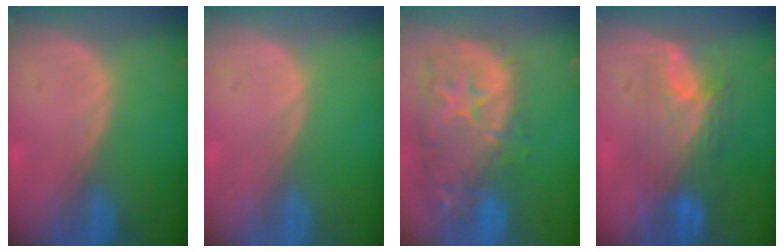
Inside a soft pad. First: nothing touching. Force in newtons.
{"total": 0.0}
{"total": 14.5, "press": 11.7, "slide": 8.5}
{"total": 7.3, "press": 7.1, "slide": 1.5}